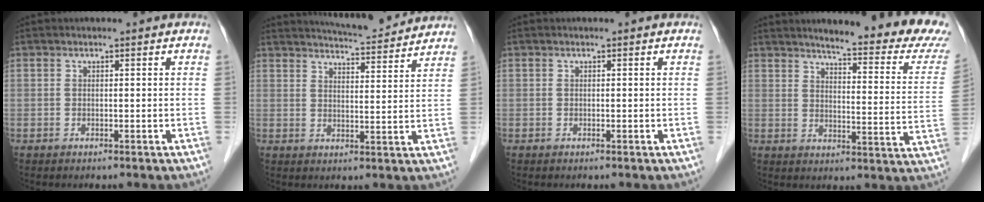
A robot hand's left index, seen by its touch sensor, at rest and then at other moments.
{"total": 10.5, "force": [10.1, 0.2, 2.9], "torque": [-0.051, 0.006, 0.134]}
{"total": 0.0}
{"total": 20.4, "force": [18.1, 1.5, 9.4], "torque": [-0.111, -0.072, 0.205]}